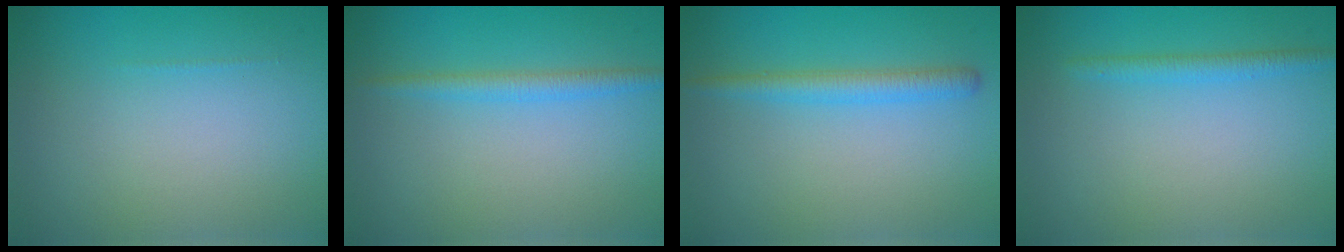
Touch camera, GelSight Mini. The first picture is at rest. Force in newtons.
{"total": 1.9, "press": 1.9, "slide": 0.0}
{"total": 2.3, "press": 2.3, "slide": 0.1}
{"total": 1.5, "press": 1.5, "slide": 0.2}